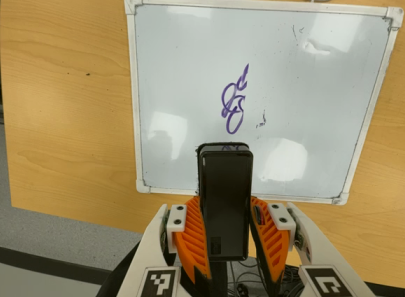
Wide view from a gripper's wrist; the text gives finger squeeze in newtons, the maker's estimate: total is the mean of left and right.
{"total": 9.9, "left": 8.1, "right": 11.7}